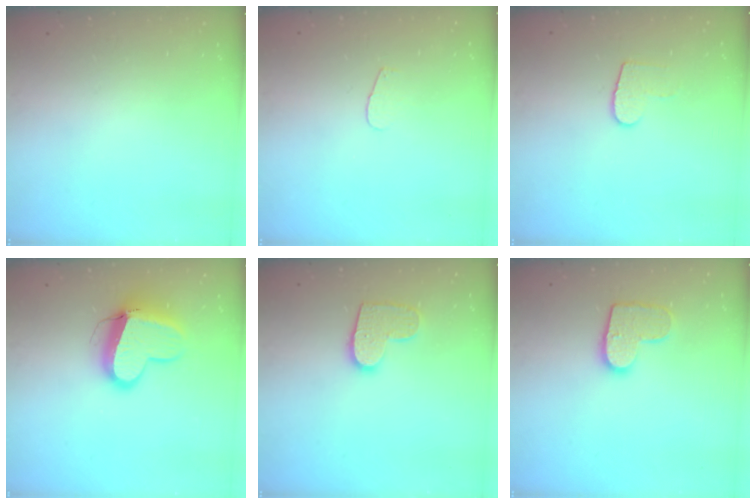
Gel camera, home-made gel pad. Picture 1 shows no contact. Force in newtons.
{"total": 3.3, "press": 3.3, "slide": 0.3}
{"total": 6.3, "press": 6.3, "slide": 0.4}
{"total": 12.4, "press": 12.3, "slide": 1.7}
{"total": 9.9, "press": 9.9, "slide": 0.4}
{"total": 10.4, "press": 10.4, "slide": 0.5}